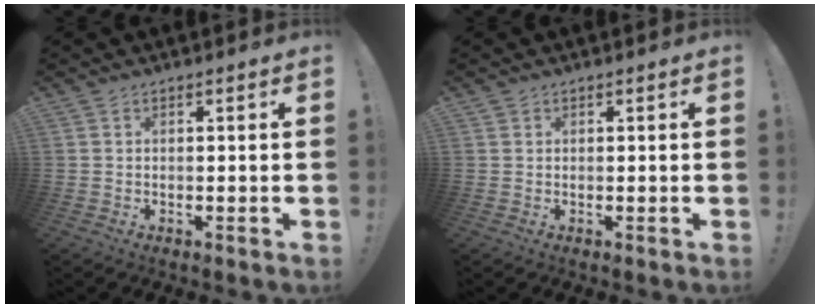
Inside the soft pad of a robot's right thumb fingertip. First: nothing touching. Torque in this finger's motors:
{"motor_torque": [-0.03, 0.21, 0.03, -0.12, 0.00]}